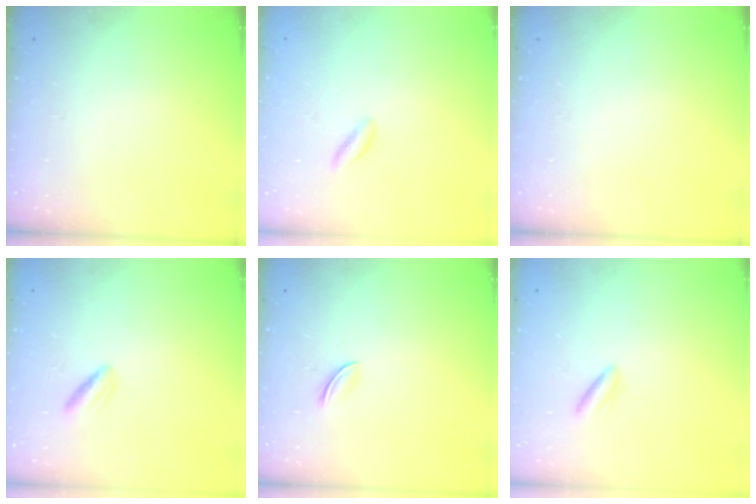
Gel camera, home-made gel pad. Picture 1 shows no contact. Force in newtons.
{"total": 2.1, "press": 1.9, "slide": 0.9}
{"total": 0.0}
{"total": 2.2, "press": 1.9, "slide": 1.1}
{"total": 2.3, "press": 2.2, "slide": 0.7}
{"total": 2.6, "press": 2.4, "slide": 1.0}